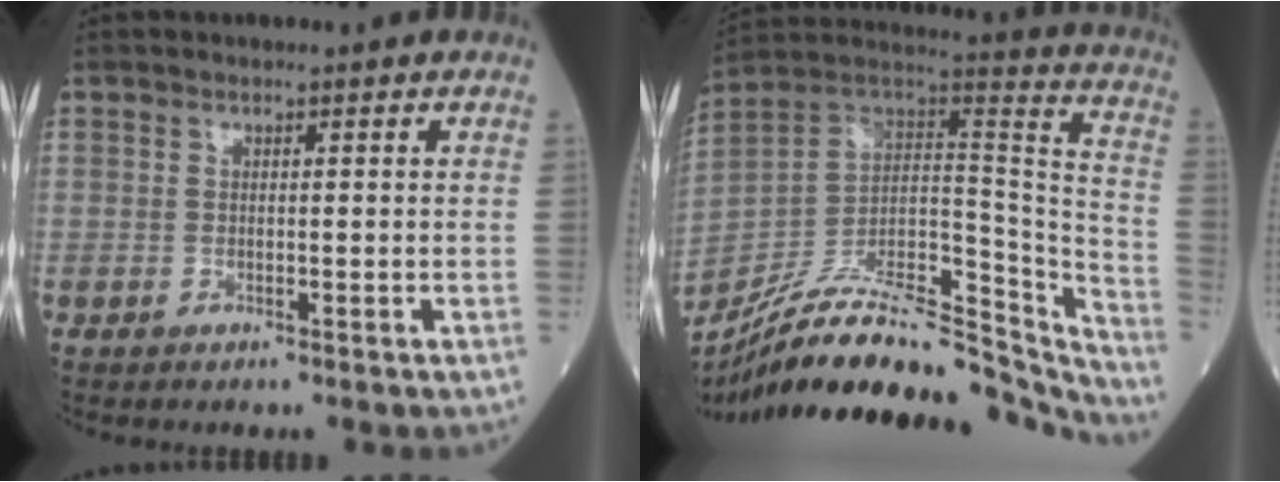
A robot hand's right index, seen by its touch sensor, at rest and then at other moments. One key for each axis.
{"total": 32.0, "fx": -27.5, "fy": 8.0, "fz": 14.3, "tx": -0.196, "ty": 0.011, "tz": -0.405}